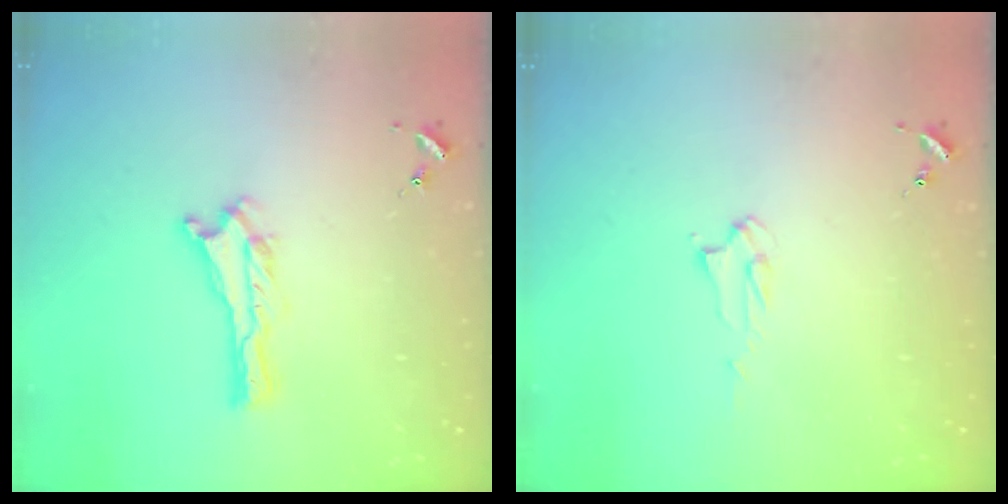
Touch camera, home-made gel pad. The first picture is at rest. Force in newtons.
{"total": 2.2, "press": 2.2, "slide": 0.2}